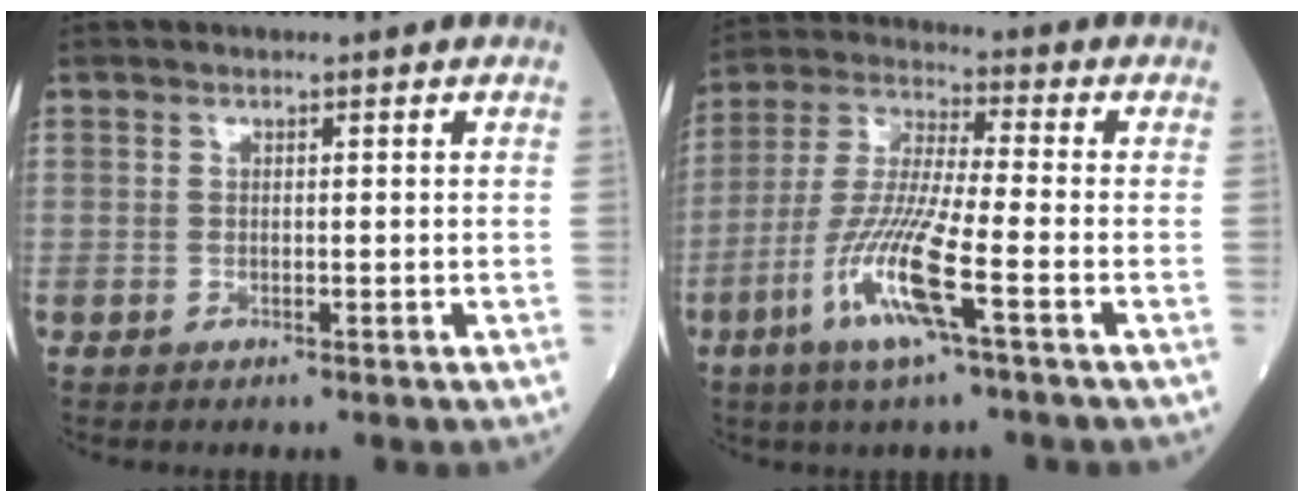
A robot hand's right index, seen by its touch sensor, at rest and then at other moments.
{"total": 12.3, "force": [-5.0, 0.4, 11.2], "torque": [-0.236, -0.012, -0.102]}